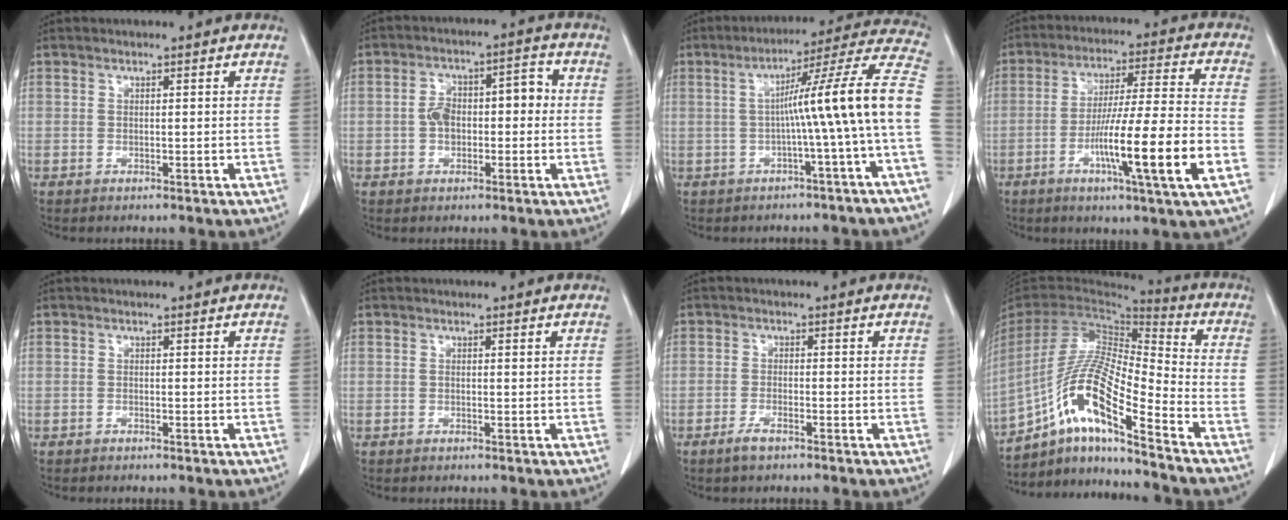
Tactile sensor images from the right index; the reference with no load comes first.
{"total": 6.9, "force": [-0.4, 3.7, 5.9], "torque": [-0.105, 0.045, -0.006]}
{"total": 14.1, "force": [-1.6, -2.3, 13.8], "torque": [-0.176, 0.032, -0.029]}
{"total": 15.8, "force": [-5.4, -0.6, 14.8], "torque": [-0.263, -0.012, -0.090]}
{"total": 0.0}
{"total": 0.0}
{"total": 2.4, "force": [-1.7, 0.5, 1.6], "torque": [-0.036, -0.002, -0.033]}
{"total": 16.0, "force": [-9.5, 1.4, 12.7], "torque": [-0.258, 0.001, -0.174]}